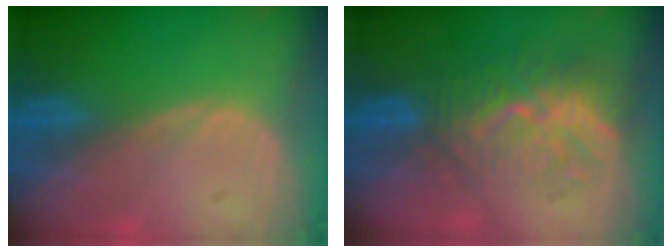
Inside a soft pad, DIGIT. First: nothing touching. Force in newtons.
{"total": 9.3, "press": 8.3, "slide": 4.1}